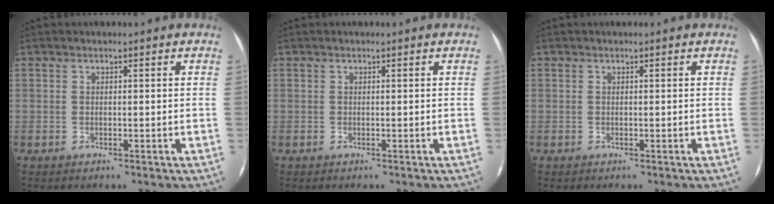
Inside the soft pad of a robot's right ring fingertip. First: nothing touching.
{"total": 0.0}
{"total": 0.0}